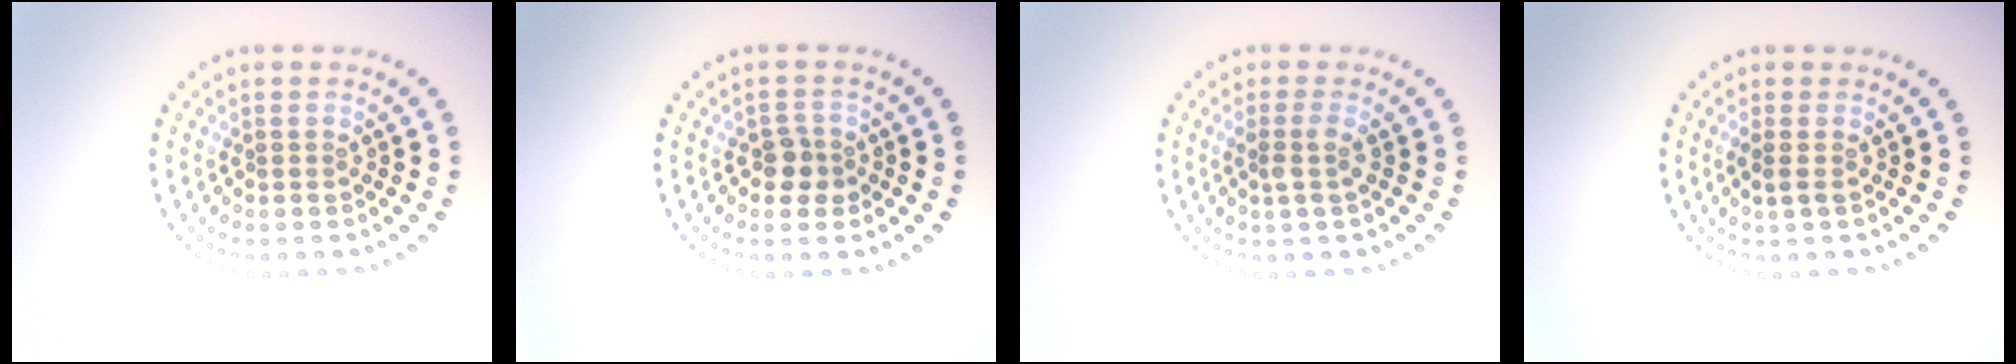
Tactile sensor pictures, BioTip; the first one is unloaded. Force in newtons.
{"total": 2.0, "press": 1.9, "slide": 0.7}
{"total": 1.5, "press": 1.2, "slide": 0.9}
{"total": 1.1, "press": 0.9, "slide": 0.6}